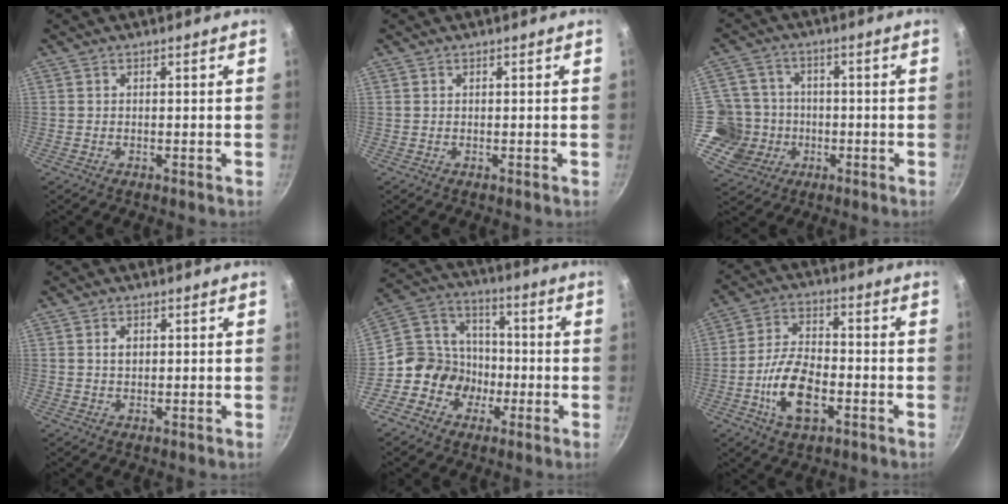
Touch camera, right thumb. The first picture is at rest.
{"total": 0.0}
{"total": 10.2, "force": [-2.3, 9.6, 2.3], "torque": [-0.015, 0.028, -0.045]}
{"total": 2.1, "force": [0.5, 1.4, 1.5], "torque": [-0.018, 0.001, 0.008]}
{"total": 11.7, "force": [-4.0, 10.4, 3.5], "torque": [-0.009, 0.046, -0.087]}
{"total": 11.7, "force": [-4.0, 6.1, 9.2], "torque": [-0.164, 0.027, -0.076]}